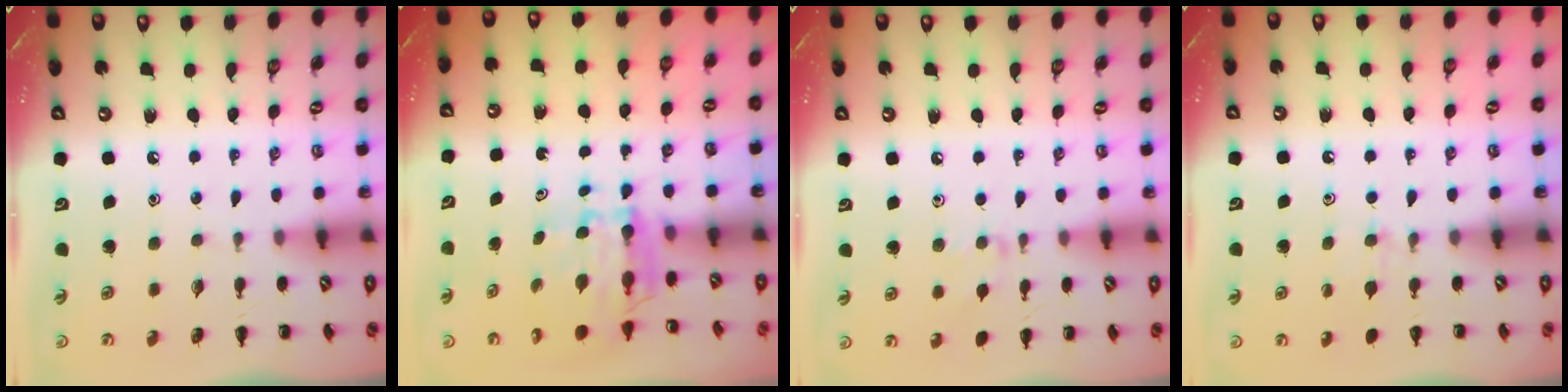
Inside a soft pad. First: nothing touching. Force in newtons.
{"total": 6.7, "press": 6.6, "slide": 1.0}
{"total": 6.6, "press": 6.2, "slide": 2.2}
{"total": 4.9, "press": 4.7, "slide": 1.4}